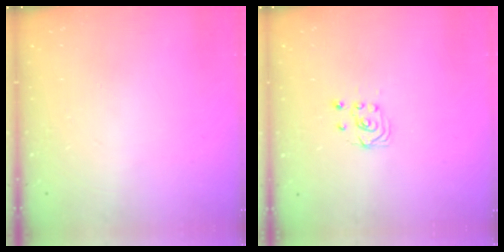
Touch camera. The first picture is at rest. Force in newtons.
{"total": 2.7, "press": 2.4, "slide": 1.3}